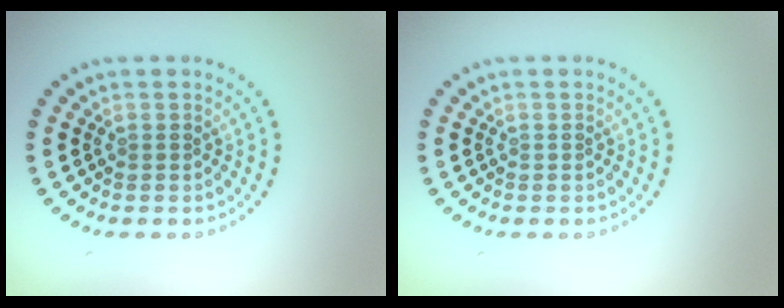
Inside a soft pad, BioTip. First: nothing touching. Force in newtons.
{"total": 0.0}